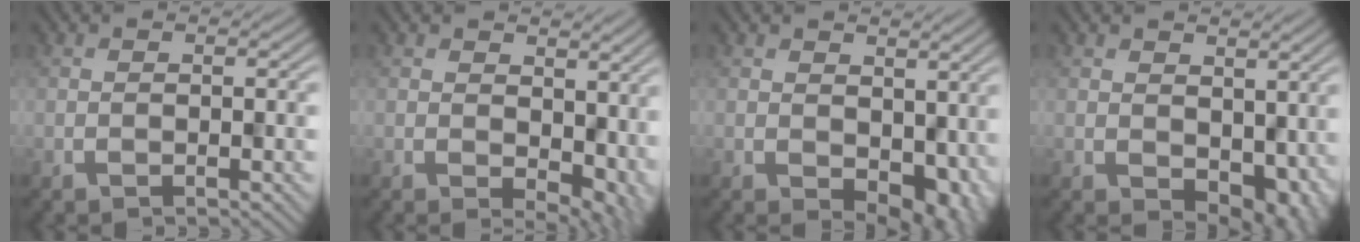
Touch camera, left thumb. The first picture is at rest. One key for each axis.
{"total": 6.7, "fx": -0.1, "fy": 4.4, "fz": 5.1, "tx": -0.066, "ty": -0.025, "tz": 0.012}
{"total": 5.8, "fx": -0.6, "fy": 4.1, "fz": 4.1, "tx": -0.052, "ty": -0.027, "tz": 0.002}
{"total": 5.6, "fx": -0.2, "fy": 4.1, "fz": 3.8, "tx": -0.046, "ty": -0.026, "tz": 0.010}